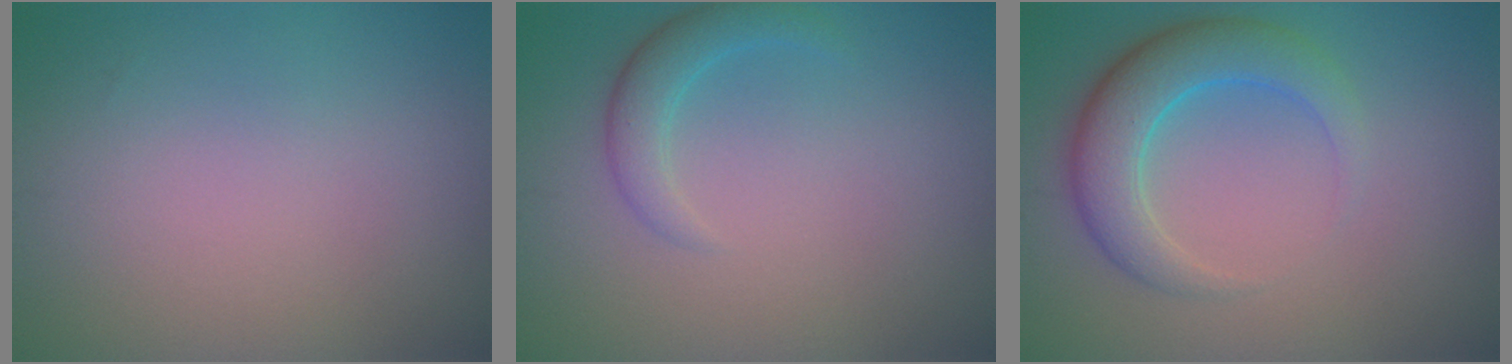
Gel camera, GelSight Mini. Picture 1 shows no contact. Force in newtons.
{"total": 2.2, "press": 2.2, "slide": 0.2}
{"total": 5.0, "press": 5.0, "slide": 0.2}